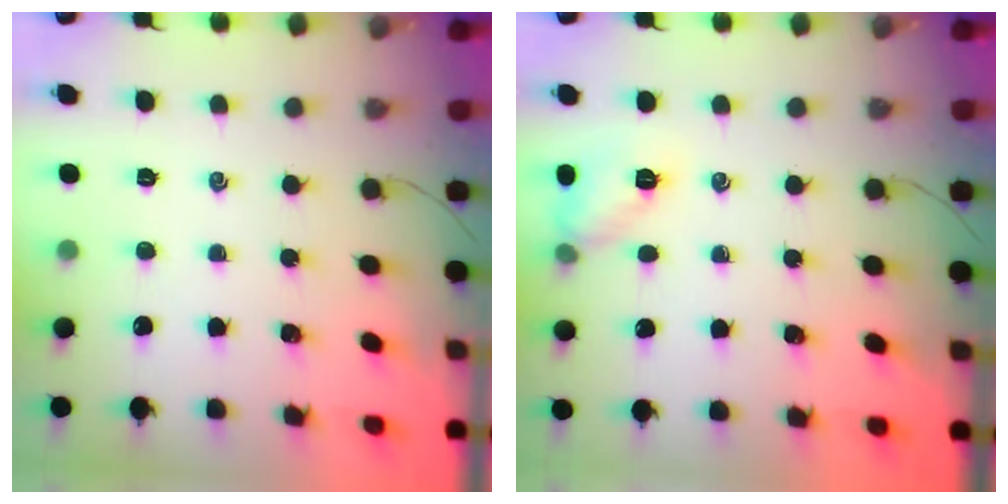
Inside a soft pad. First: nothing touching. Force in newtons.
{"total": 7.7, "press": 7.5, "slide": 1.5}